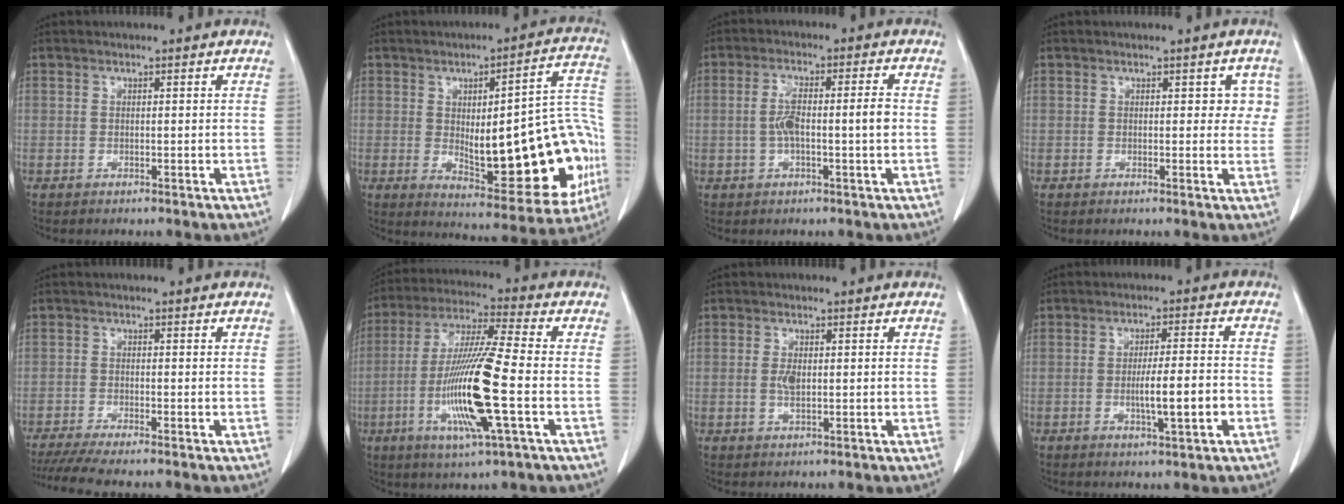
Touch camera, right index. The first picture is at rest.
{"total": 23.2, "force": [-3.1, 6.5, 22.0], "torque": [-0.220, 0.025, -0.016]}
{"total": 6.3, "force": [-0.5, 0.8, 6.2], "torque": [-0.123, 0.013, -0.010]}
{"total": 2.7, "force": [0.9, 1.8, 1.7], "torque": [-0.002, 0.010, 0.005]}
{"total": 7.3, "force": [-6.2, 0.0, 3.9], "torque": [-0.056, -0.018, -0.103]}
{"total": 15.7, "force": [-3.9, 0.1, 15.2], "torque": [-0.309, -0.016, -0.078]}
{"total": 2.3, "force": [0.0, 0.8, 2.2], "torque": [-0.047, -0.001, 0.001]}
{"total": 6.5, "force": [-1.8, 0.2, 6.2], "torque": [-0.104, -0.003, -0.028]}